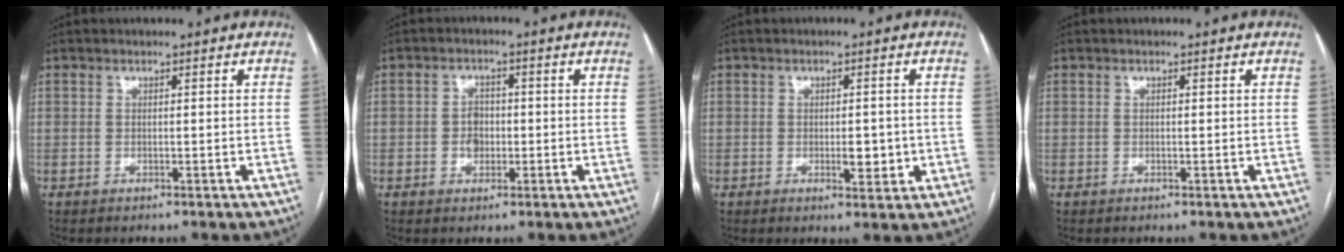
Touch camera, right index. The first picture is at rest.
{"total": 3.0, "force": [-0.4, 2.4, 1.8], "torque": [-0.027, 0.006, -0.007]}
{"total": 3.5, "force": [-0.5, 1.5, 3.2], "torque": [-0.044, -0.002, -0.003]}
{"total": 0.0}